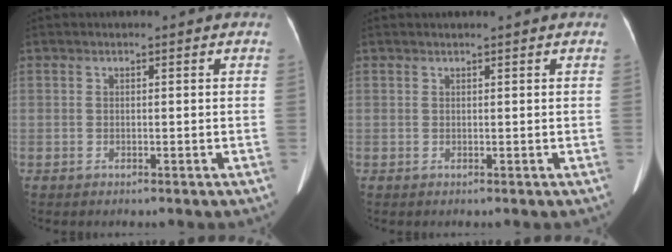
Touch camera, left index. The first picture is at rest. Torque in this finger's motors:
{"motor_torque": [-0.02, -0.04, 0.06, 0.01]}